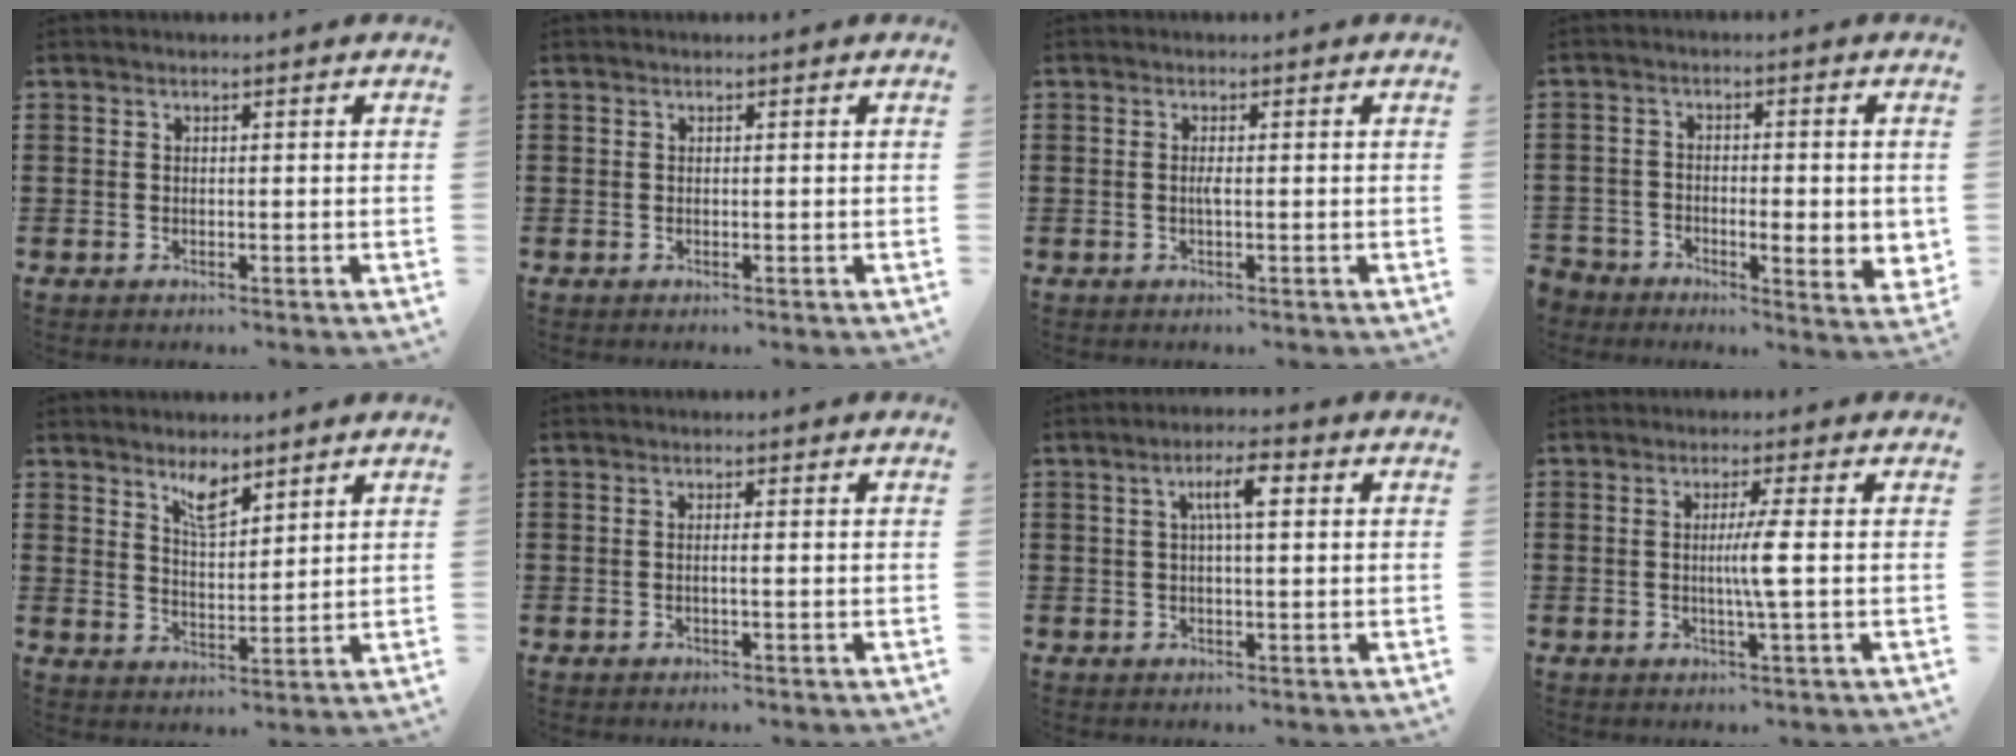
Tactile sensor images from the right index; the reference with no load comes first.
{"total": 0.0}
{"total": 1.2, "force": [-0.2, -0.1, 1.1], "torque": [-0.030, -0.007, -0.007]}
{"total": 4.1, "force": [-2.0, 2.2, 2.8], "torque": [-0.052, 0.007, -0.039]}
{"total": 4.4, "force": [3.4, 1.1, 2.5], "torque": [-0.049, -0.005, 0.060]}
{"total": 0.8, "force": [-0.3, -0.2, 0.8], "torque": [-0.014, -0.005, -0.005]}
{"total": 4.6, "force": [0.9, 1.1, 4.3], "torque": [-0.086, 0.011, 0.011]}
{"total": 4.1, "force": [0.0, -0.7, 4.0], "torque": [-0.072, -0.010, -0.006]}